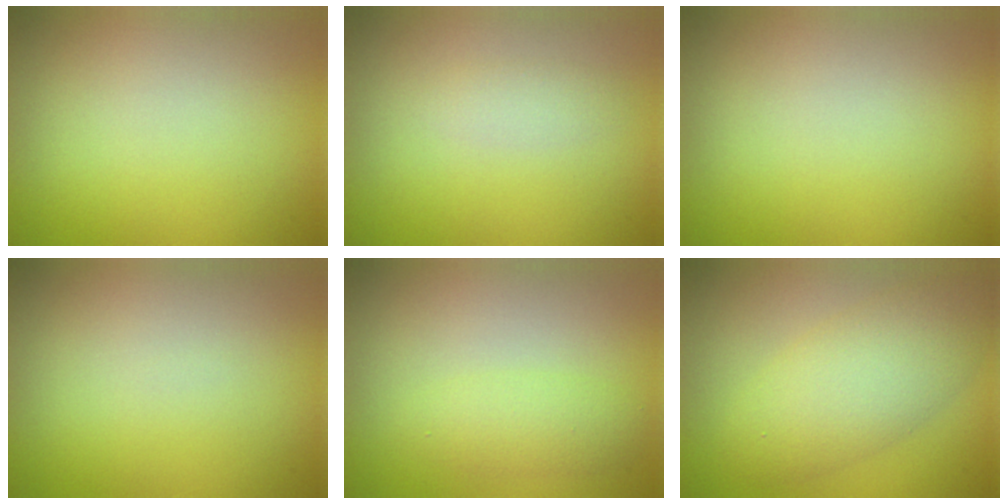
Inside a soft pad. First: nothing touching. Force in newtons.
{"total": 1.2, "press": 1.2, "slide": 0.1}
{"total": 0.0}
{"total": 0.0}
{"total": 2.1, "press": 2.0, "slide": 0.2}
{"total": 6.0, "press": 6.0, "slide": 0.3}